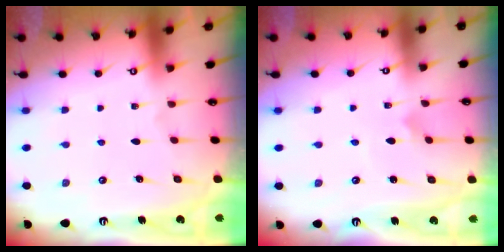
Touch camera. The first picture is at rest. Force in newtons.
{"total": 2.9, "press": 2.9, "slide": 0.2}